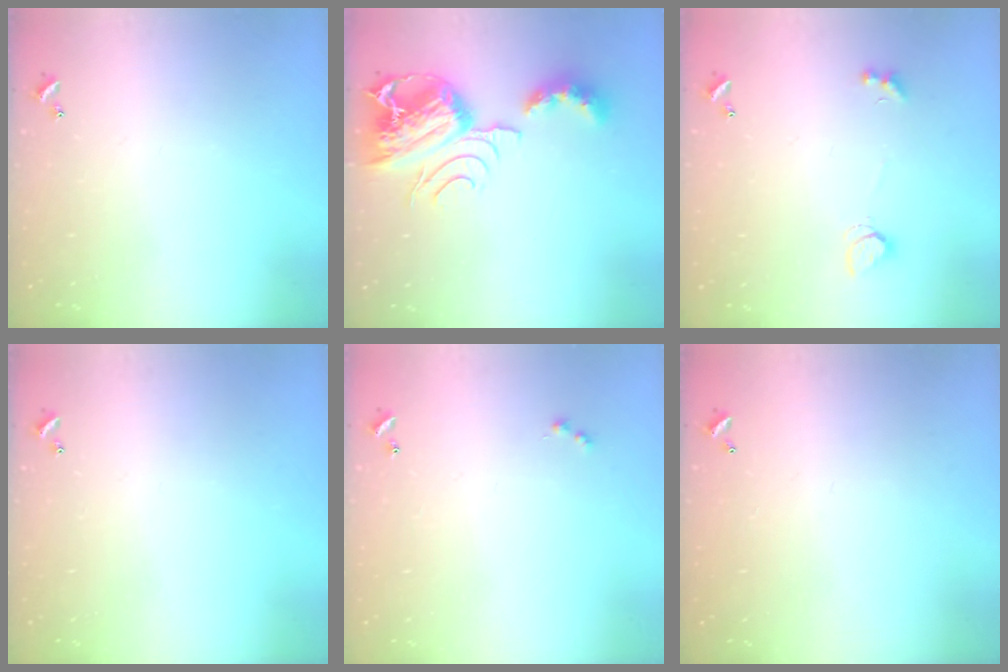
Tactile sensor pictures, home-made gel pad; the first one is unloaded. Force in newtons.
{"total": 12.2, "press": 12.1, "slide": 1.4}
{"total": 2.5, "press": 2.4, "slide": 0.6}
{"total": 0.0}
{"total": 0.0}
{"total": 2.8, "press": 2.8, "slide": 0.1}